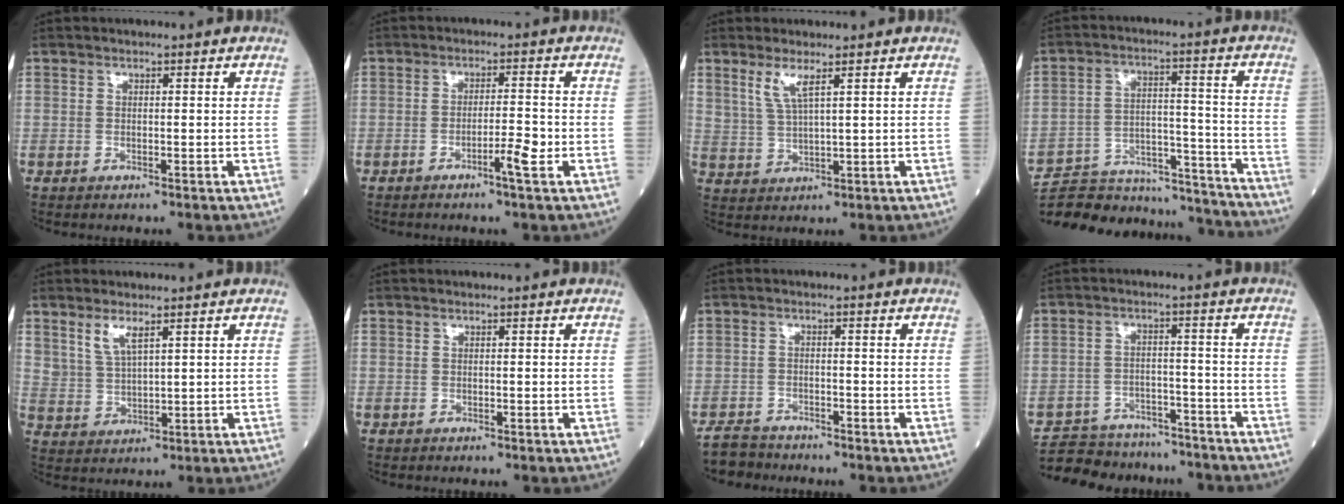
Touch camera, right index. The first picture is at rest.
{"total": 3.5, "force": [-1.7, -0.2, 3.0], "torque": [-0.052, -0.003, -0.029]}
{"total": 3.9, "force": [2.4, 0.3, 3.1], "torque": [-0.069, -0.004, 0.054]}
{"total": 23.8, "force": [-22.6, 4.5, 6.0], "torque": [-0.105, 0.009, -0.323]}
{"total": 3.7, "force": [2.6, 0.7, 2.6], "torque": [-0.057, -0.010, 0.058]}
{"total": 0.0}
{"total": 4.1, "force": [-3.9, 1.3, -0.2], "torque": [-0.003, -0.009, -0.072]}
{"total": 15.7, "force": [-14.4, 5.1, 3.9], "torque": [-0.082, 0.013, -0.199]}